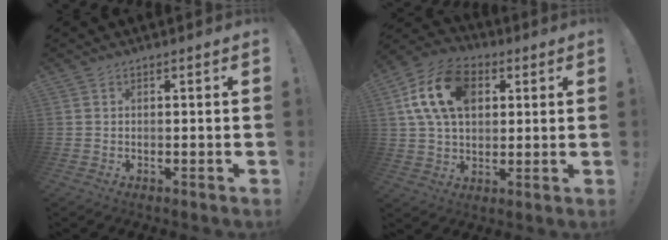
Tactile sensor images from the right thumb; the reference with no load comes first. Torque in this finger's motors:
{"motor_torque": [1.13, 2.92, 0.22, 0.15, 0.42]}